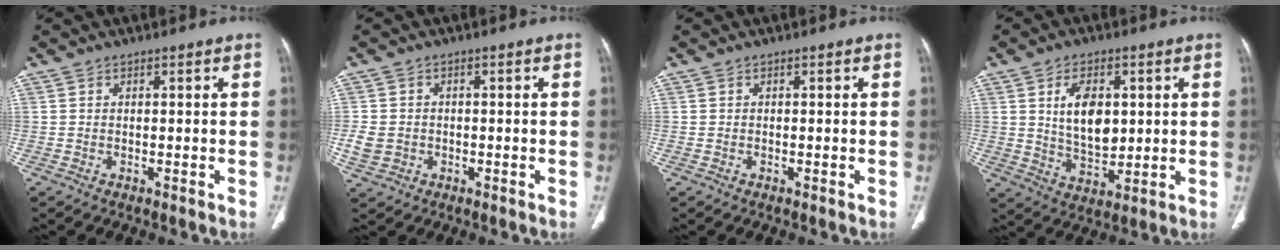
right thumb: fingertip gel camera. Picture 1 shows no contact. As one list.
[{"total": 4.6, "force": [-0.9, 4.0, 2.0], "torque": [-0.035, 0.007, -0.010]}, {"total": 0.0}, {"total": 9.9, "force": [2.2, 6.0, 7.6], "torque": [-0.108, -0.017, 0.046]}]